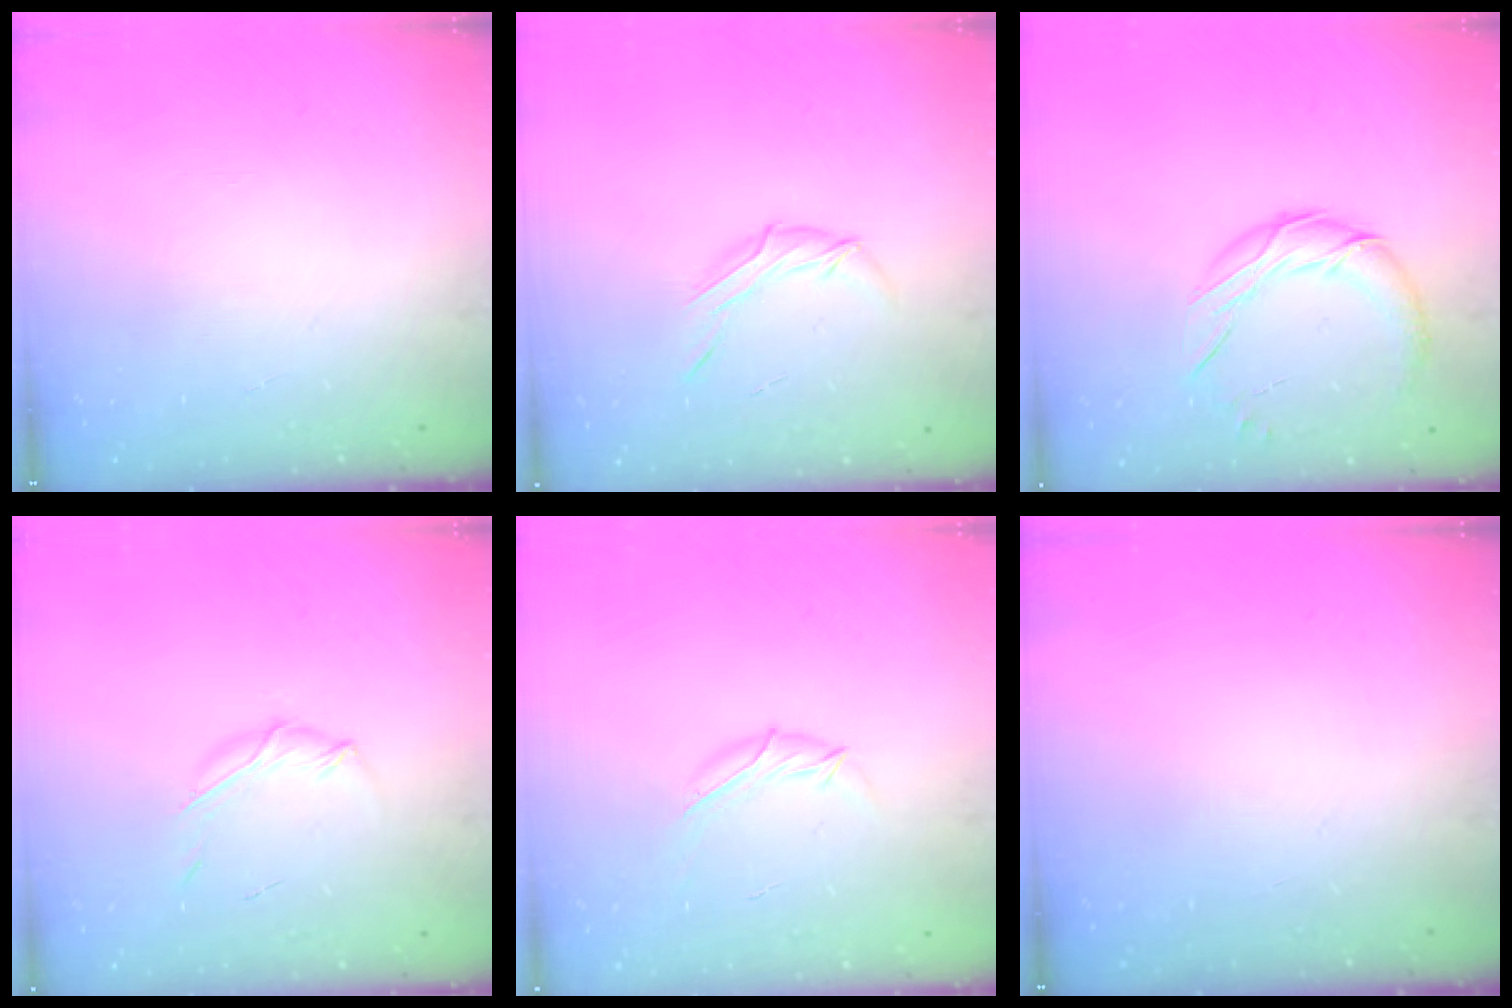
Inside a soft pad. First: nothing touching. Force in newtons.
{"total": 6.6, "press": 6.6, "slide": 0.2}
{"total": 11.0, "press": 10.9, "slide": 0.6}
{"total": 4.1, "press": 3.9, "slide": 1.0}
{"total": 5.6, "press": 5.6, "slide": 0.8}
{"total": 0.0}